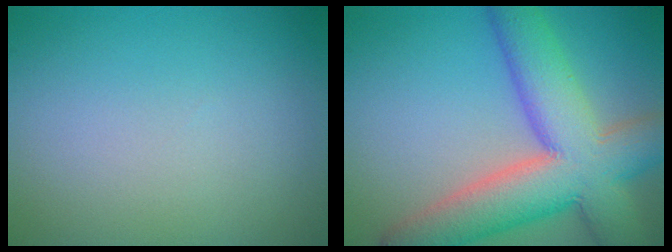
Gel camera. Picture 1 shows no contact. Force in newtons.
{"total": 10.8, "press": 10.7, "slide": 0.8}